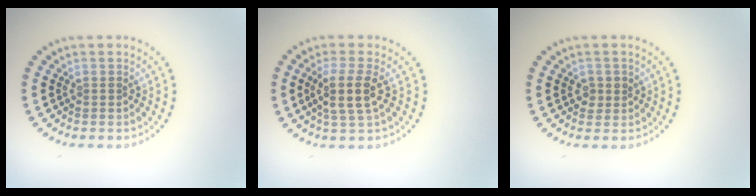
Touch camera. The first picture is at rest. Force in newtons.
{"total": 3.1, "press": 2.7, "slide": 1.5}
{"total": 1.3, "press": 1.2, "slide": 0.3}